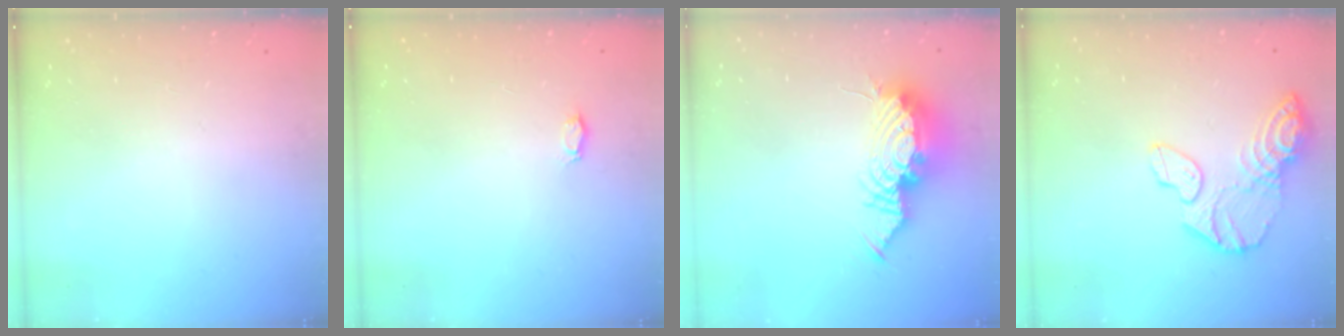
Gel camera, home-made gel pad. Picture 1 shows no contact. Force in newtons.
{"total": 2.7, "press": 2.7, "slide": 0.3}
{"total": 14.0, "press": 13.6, "slide": 3.6}
{"total": 13.0, "press": 12.6, "slide": 3.3}